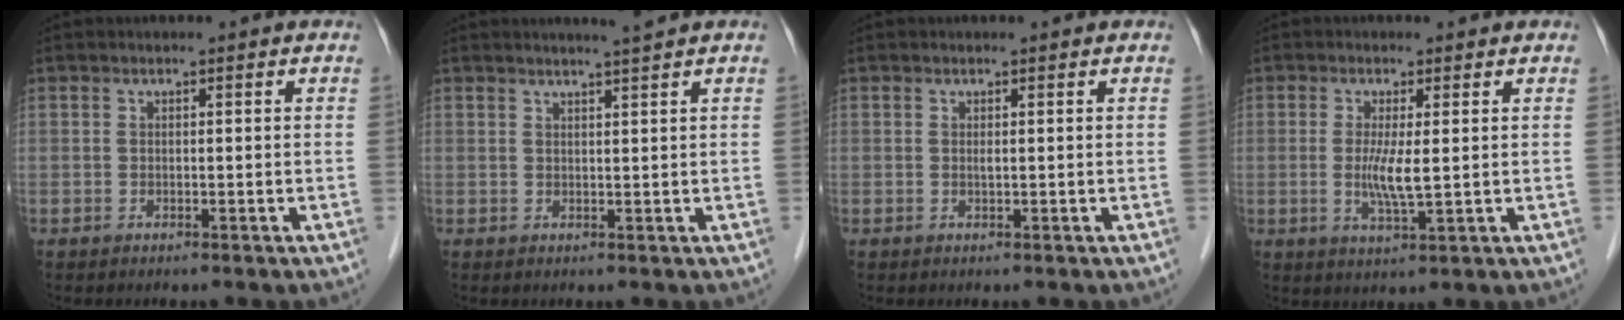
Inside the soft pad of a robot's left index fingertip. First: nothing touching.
{"total": 2.5, "force": [2.1, -0.8, 1.0], "torque": [-0.012, -0.003, 0.034]}
{"total": 0.5, "force": [0.2, 0.0, 0.5], "torque": [-0.013, -0.001, 0.004]}
{"total": 4.2, "force": [0.1, 0.2, 4.2], "torque": [-0.090, -0.011, 0.006]}